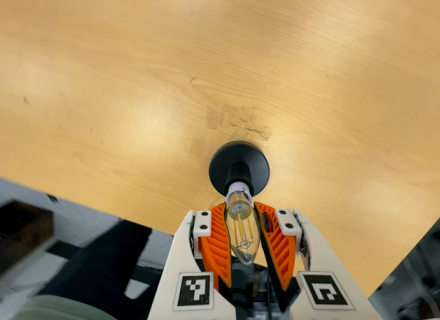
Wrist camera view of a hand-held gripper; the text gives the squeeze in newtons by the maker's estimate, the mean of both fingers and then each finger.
{"total": 19.6, "left": 18.1, "right": 21.1}